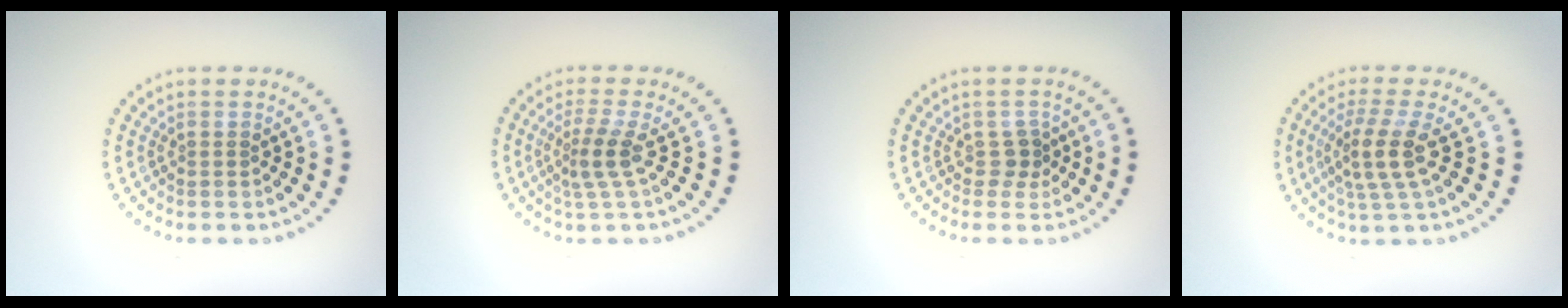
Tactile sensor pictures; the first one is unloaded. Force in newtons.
{"total": 2.4, "press": 1.7, "slide": 1.7}
{"total": 1.4, "press": 1.0, "slide": 1.0}
{"total": 3.5, "press": 3.0, "slide": 1.8}